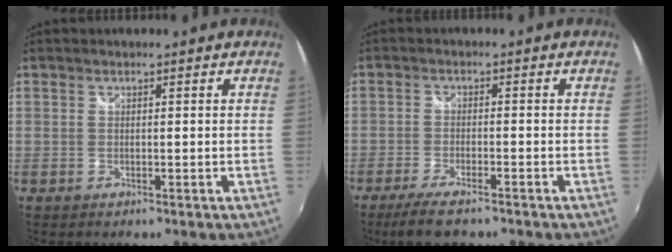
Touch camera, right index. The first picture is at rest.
{"total": 7.4, "force": [-5.7, 1.7, 4.3], "torque": [-0.106, -0.019, -0.103]}